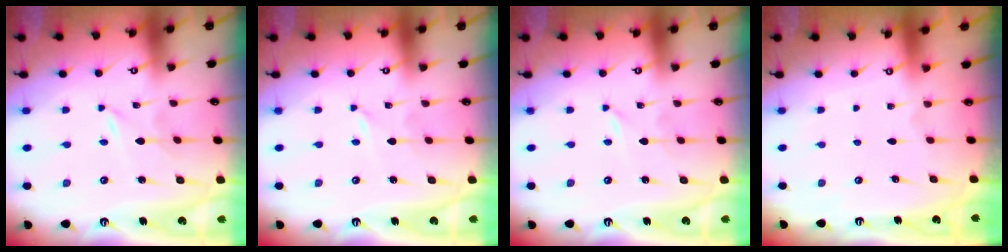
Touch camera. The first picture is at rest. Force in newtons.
{"total": 0.0}
{"total": 0.0}
{"total": 0.0}